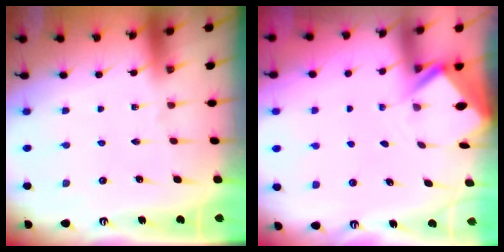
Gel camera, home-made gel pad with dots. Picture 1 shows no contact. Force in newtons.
{"total": 3.0, "press": 3.0, "slide": 0.3}